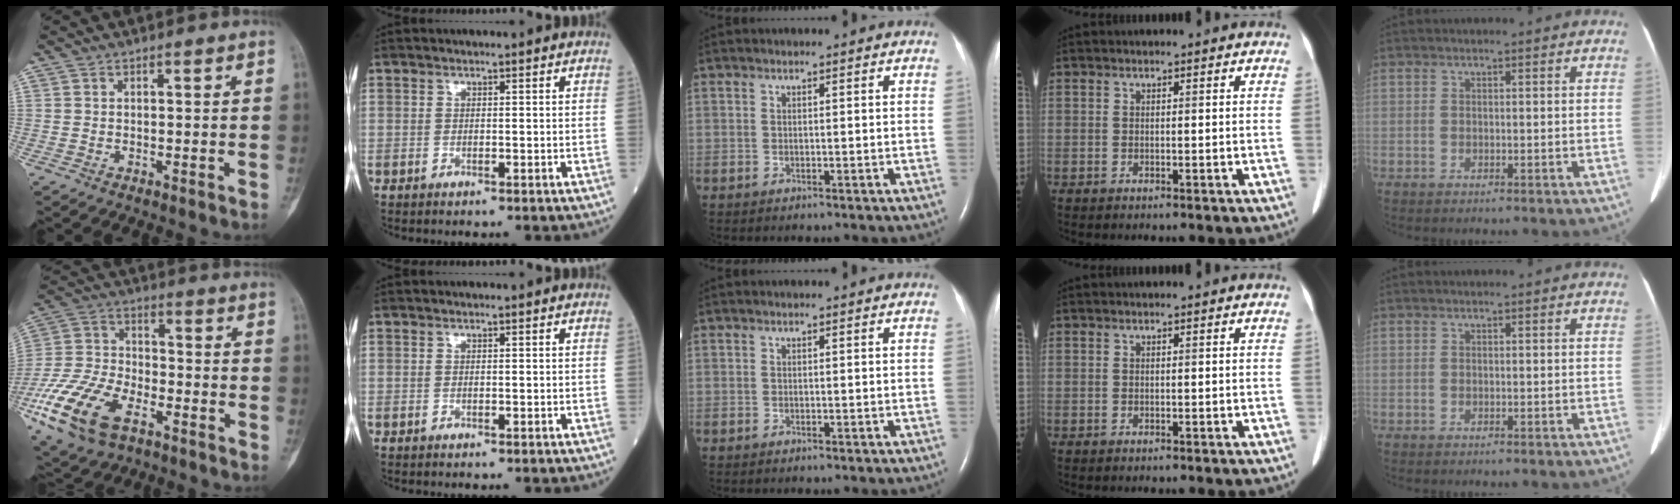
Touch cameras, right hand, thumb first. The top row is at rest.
{"thumb": {"total": 18.6, "force": [-9.2, 10.0, 12.7], "torque": [-0.258, 0.029, -0.171]}}